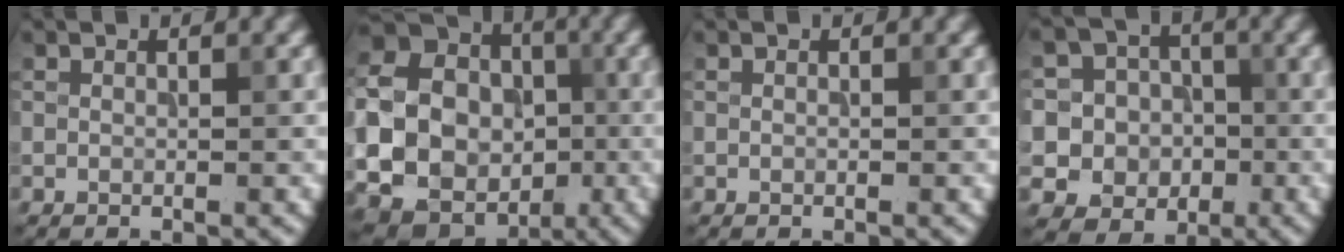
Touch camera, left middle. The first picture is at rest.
{"total": 17.7, "force": [-2.4, 16.2, 6.8], "torque": [-0.171, 0.001, -0.066]}
{"total": 0.0}
{"total": 8.9, "force": [-1.1, 8.6, 2.0], "torque": [-0.053, 0.022, -0.040]}